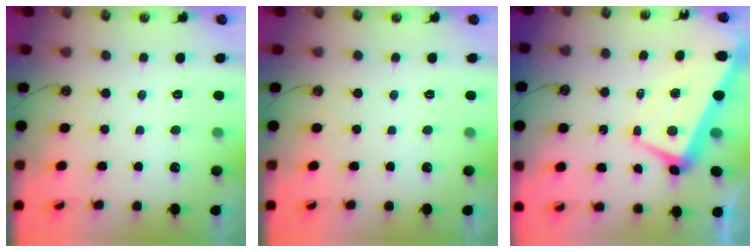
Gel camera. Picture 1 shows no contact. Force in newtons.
{"total": 0.0}
{"total": 2.0, "press": 1.6, "slide": 1.2}